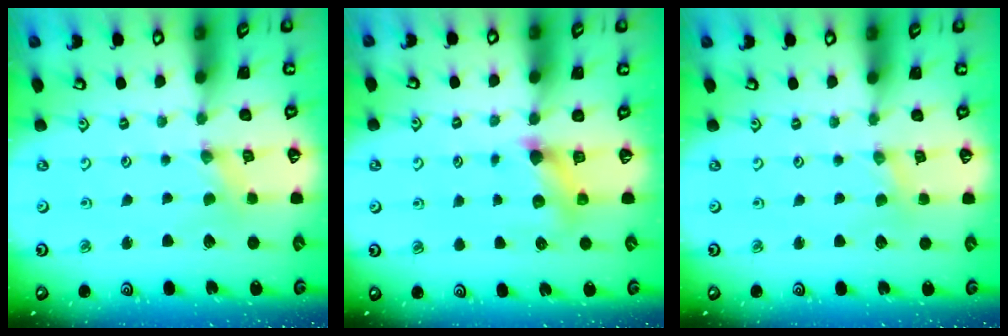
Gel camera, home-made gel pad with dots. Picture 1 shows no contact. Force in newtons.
{"total": 7.1, "press": 7.0, "slide": 0.7}
{"total": 0.8, "press": 0.8, "slide": 0.1}